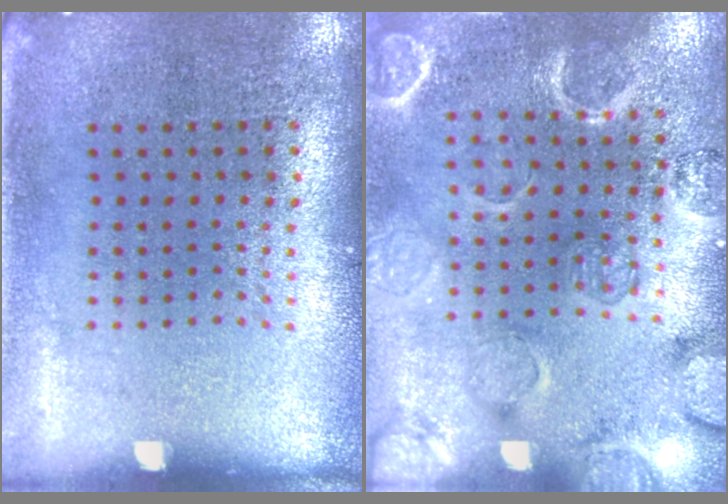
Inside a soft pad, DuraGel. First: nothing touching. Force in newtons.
{"total": 2.3, "press": 2.3, "slide": 0.4}